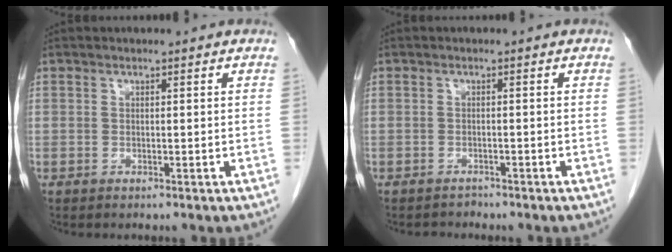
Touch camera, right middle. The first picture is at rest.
{"total": 1.1, "force": [-1.0, 0.4, -0.3], "torque": [0.001, -0.003, -0.017]}